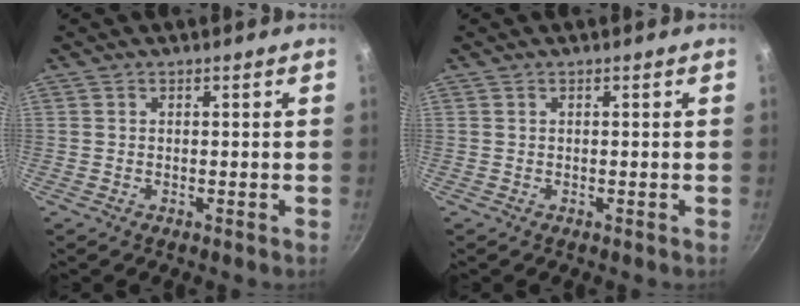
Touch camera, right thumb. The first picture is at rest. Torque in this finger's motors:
{"motor_torque": [0.00, 0.00, 0.00, 0.00, 0.00]}